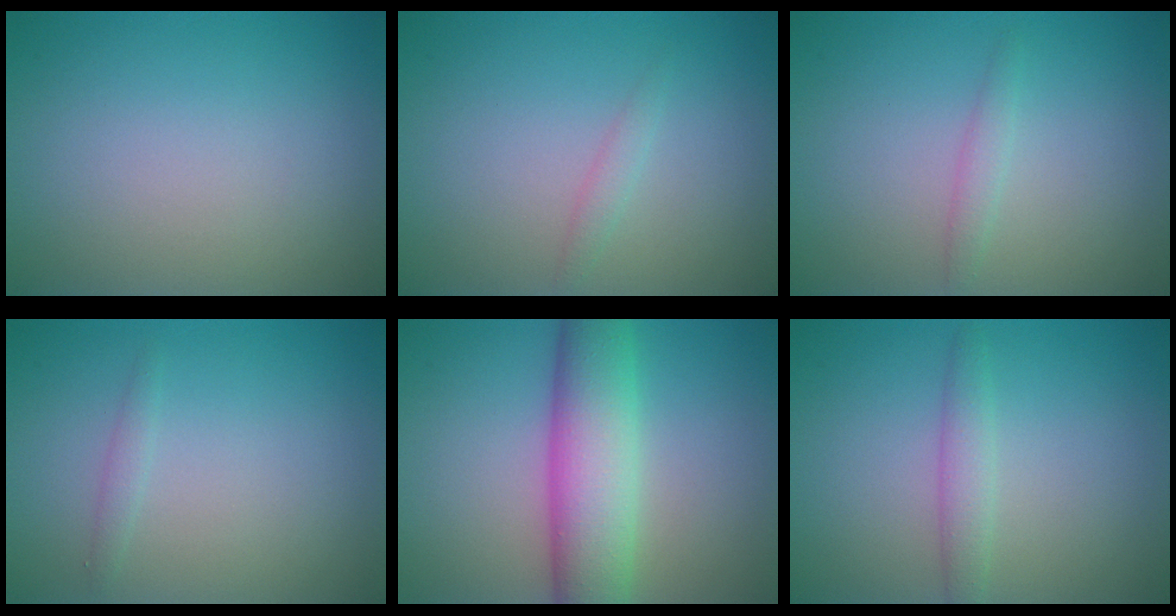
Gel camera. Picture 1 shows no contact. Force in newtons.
{"total": 1.0, "press": 1.0, "slide": 0.1}
{"total": 1.0, "press": 1.0, "slide": 0.1}
{"total": 0.8, "press": 0.8, "slide": 0.1}
{"total": 7.6, "press": 7.6, "slide": 0.2}
{"total": 1.9, "press": 1.9, "slide": 0.2}